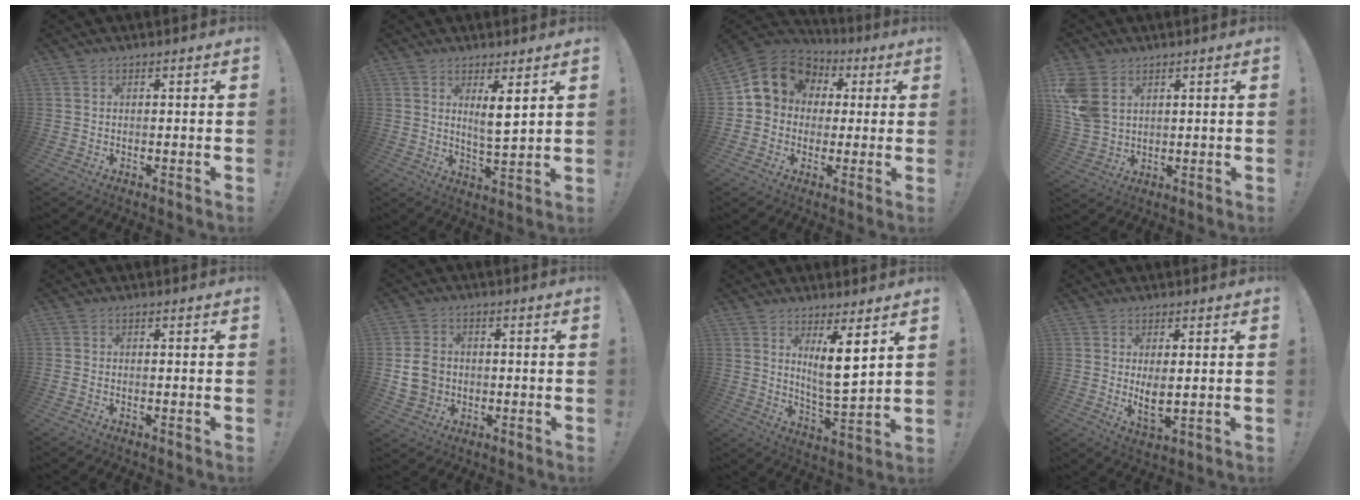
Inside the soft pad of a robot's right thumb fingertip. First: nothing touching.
{"total": 6.4, "force": [3.2, 0.8, 5.5], "torque": [-0.085, -0.021, 0.048]}
{"total": 12.9, "force": [3.7, 10.9, 5.7], "torque": [-0.079, -0.007, 0.076]}
{"total": 9.2, "force": [3.8, 6.6, 5.2], "torque": [-0.115, -0.007, 0.078]}
{"total": 0.5, "force": [-0.4, -0.2, 0.3], "torque": [-0.010, 0.002, -0.005]}
{"total": 7.8, "force": [-0.5, 6.9, 3.6], "torque": [-0.054, 0.014, -0.004]}
{"total": 10.0, "force": [4.4, 1.6, 8.8], "torque": [-0.136, -0.034, 0.075]}
{"total": 5.6, "force": [1.2, 2.0, 5.1], "torque": [-0.076, -0.020, 0.020]}